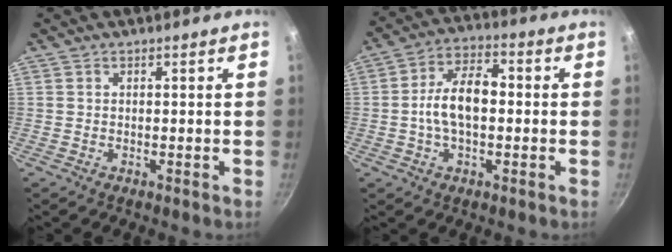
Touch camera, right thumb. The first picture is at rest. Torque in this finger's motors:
{"motor_torque": [1.14, 1.09, 0.97, -0.37, 0.07]}